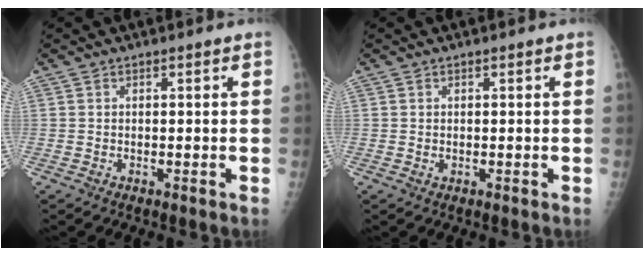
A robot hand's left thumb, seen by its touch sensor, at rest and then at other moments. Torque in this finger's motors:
{"motor_torque": [-0.24, 0.19, 0.16, 0.07, 0.02]}